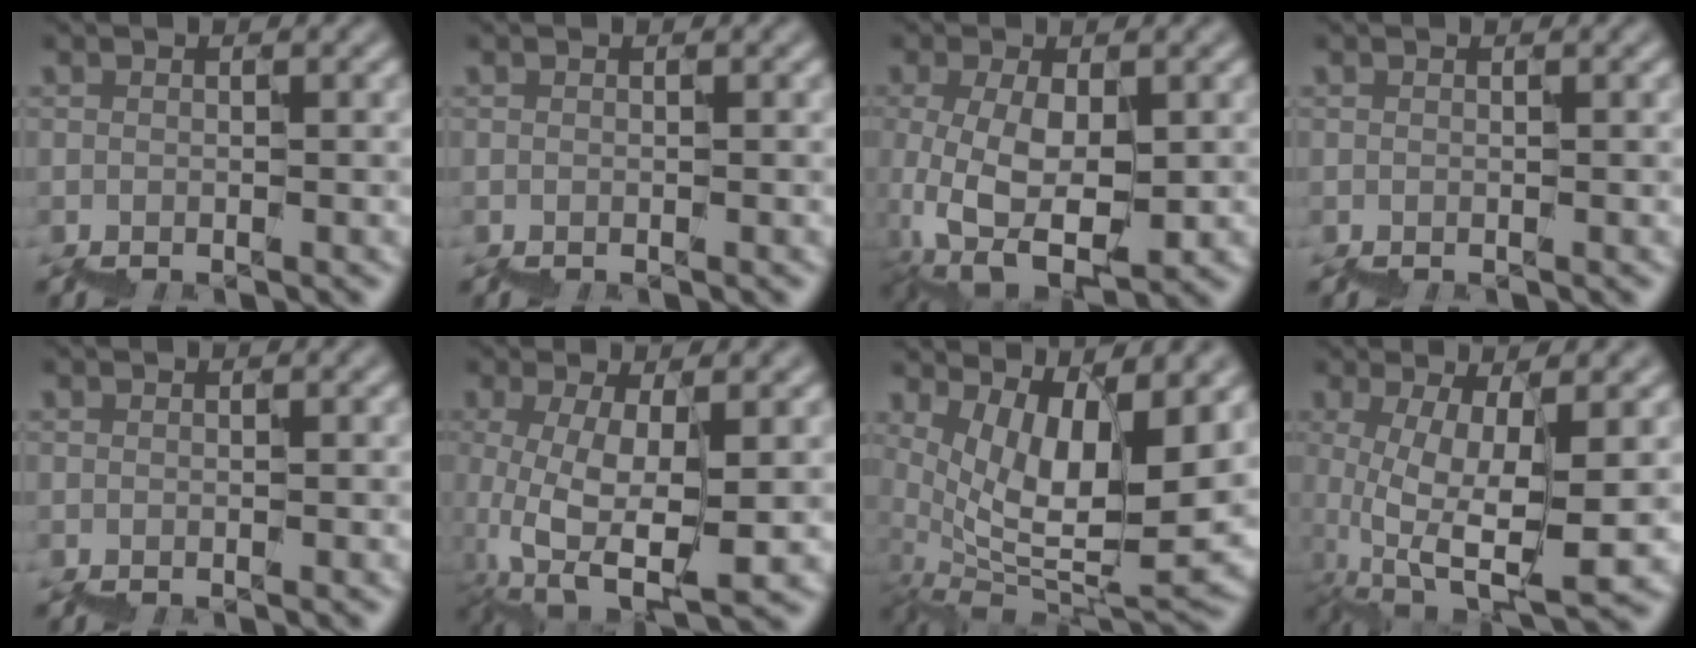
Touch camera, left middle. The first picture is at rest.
{"total": 0.0}
{"total": 6.3, "force": [0.9, 3.4, 5.2], "torque": [-0.112, -0.010, 0.026]}
{"total": 0.0}
{"total": 0.0}
{"total": 5.8, "force": [1.7, 1.9, 5.2], "torque": [-0.100, -0.003, 0.039]}
{"total": 9.3, "force": [4.6, 2.7, 7.5], "torque": [-0.126, -0.013, 0.097]}
{"total": 7.2, "force": [3.2, 1.9, 6.1], "torque": [-0.118, -0.007, 0.071]}